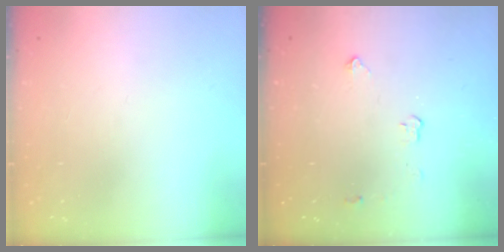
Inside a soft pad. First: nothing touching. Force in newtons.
{"total": 3.1, "press": 3.0, "slide": 0.5}